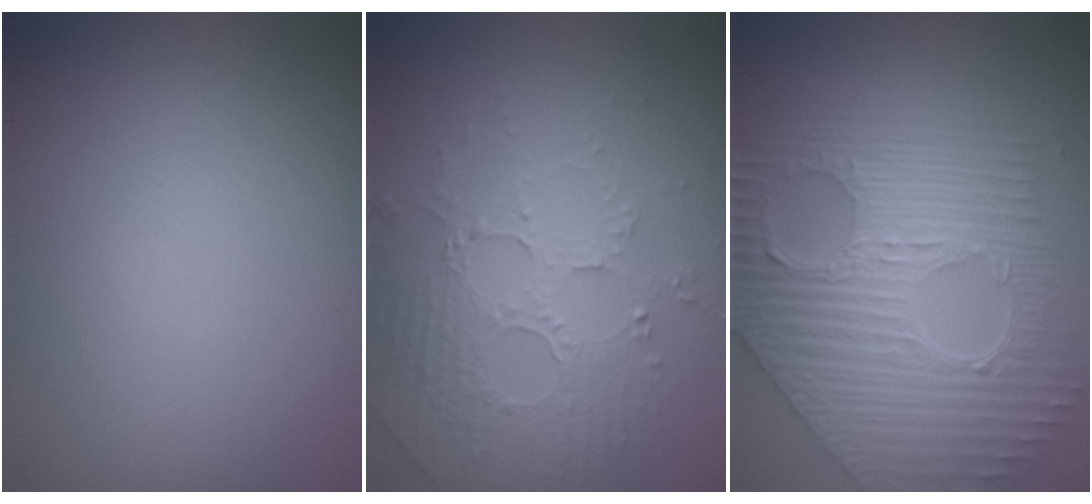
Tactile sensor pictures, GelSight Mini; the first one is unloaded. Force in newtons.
{"total": 5.1, "press": 3.5, "slide": 3.7}
{"total": 9.6, "press": 6.9, "slide": 6.7}